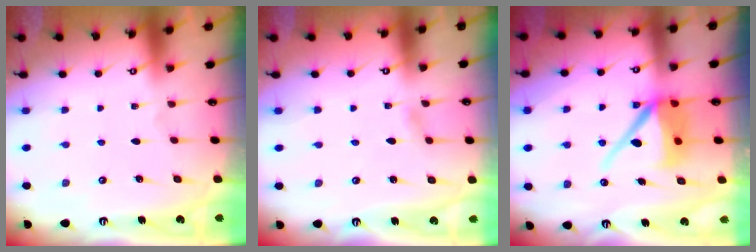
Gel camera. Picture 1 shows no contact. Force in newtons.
{"total": 1.8, "press": 1.8, "slide": 0.2}
{"total": 9.8, "press": 9.7, "slide": 1.0}